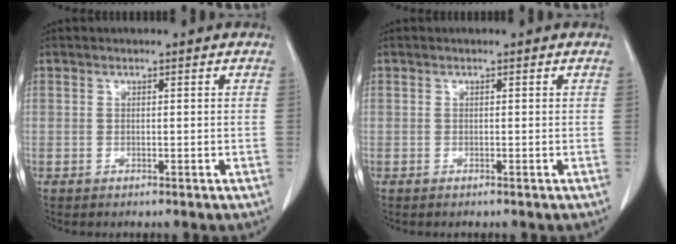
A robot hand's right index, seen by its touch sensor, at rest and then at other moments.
{"total": 0.0}